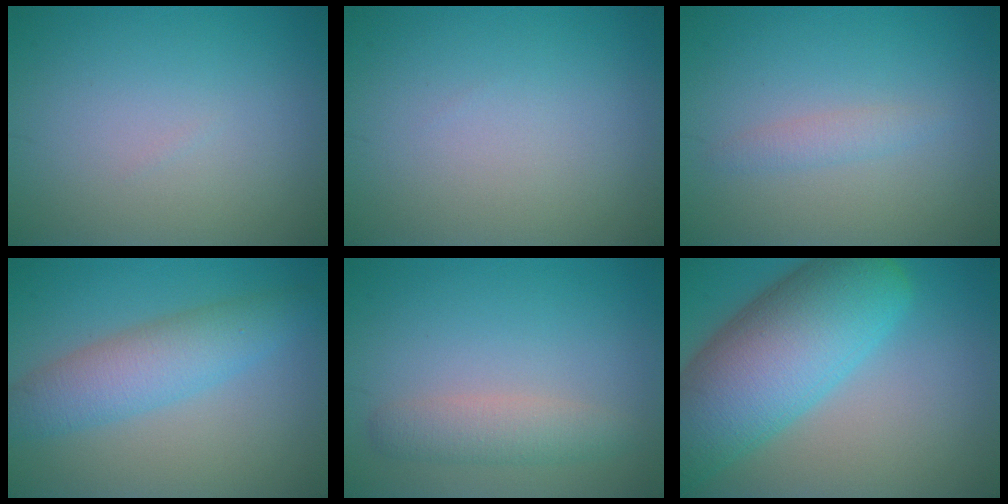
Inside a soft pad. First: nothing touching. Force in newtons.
{"total": 0.0}
{"total": 1.3, "press": 1.3, "slide": 0.0}
{"total": 5.0, "press": 5.0, "slide": 0.1}
{"total": 2.7, "press": 2.7, "slide": 0.1}
{"total": 12.0, "press": 12.0, "slide": 0.5}